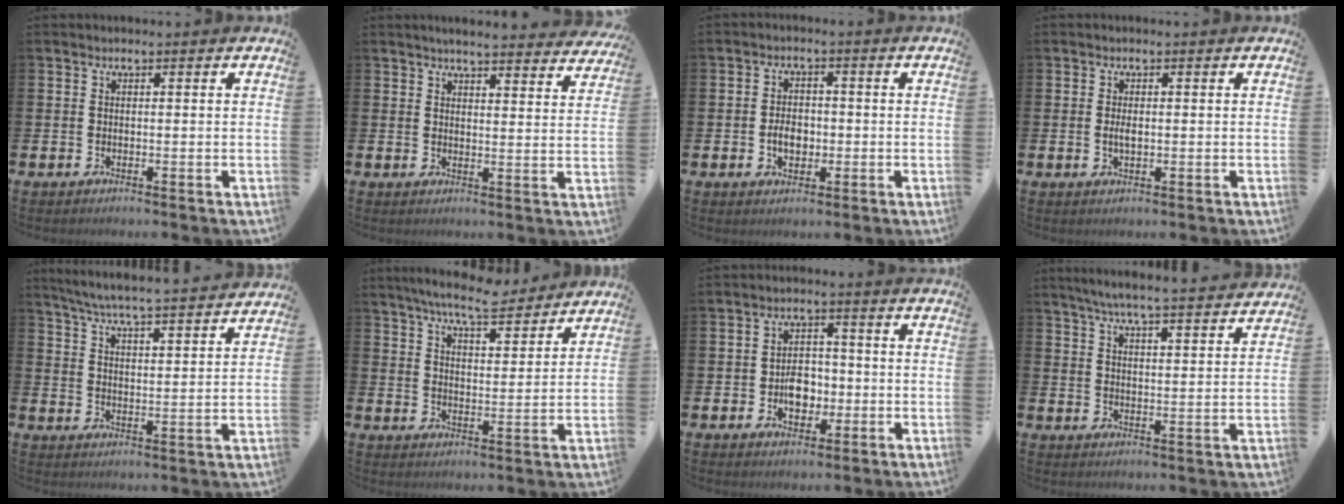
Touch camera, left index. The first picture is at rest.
{"total": 4.1, "force": [4.1, 0.1, 0.8], "torque": [-0.016, -0.026, 0.070]}
{"total": 3.5, "force": [-0.8, 2.4, 2.4], "torque": [-0.030, -0.001, -0.021]}
{"total": 1.7, "force": [-0.1, 0.7, 1.5], "torque": [-0.030, 0.001, -0.003]}
{"total": 6.2, "force": [6.0, -0.2, 1.7], "torque": [-0.059, -0.045, 0.104]}
{"total": 7.5, "force": [7.1, 0.9, 2.2], "torque": [-0.055, -0.037, 0.126]}
{"total": 4.4, "force": [-1.1, 3.2, 2.8], "torque": [-0.038, 0.002, -0.027]}
{"total": 6.0, "force": [5.7, -0.3, 1.9], "torque": [-0.050, -0.039, 0.098]}